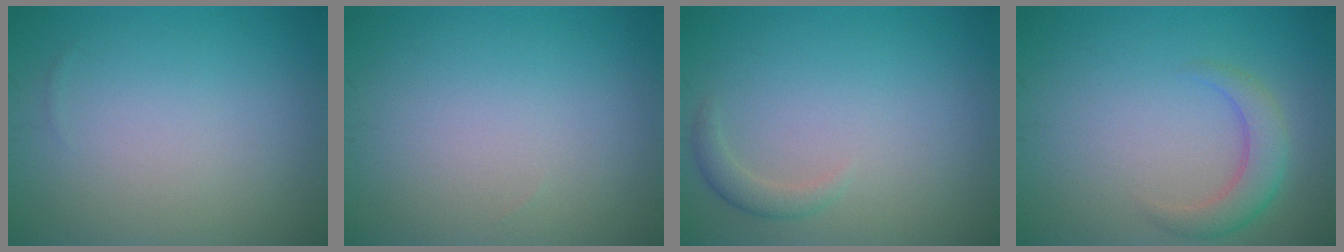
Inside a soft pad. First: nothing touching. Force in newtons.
{"total": 0.0}
{"total": 1.5, "press": 1.5, "slide": 0.1}
{"total": 2.9, "press": 2.9, "slide": 0.2}